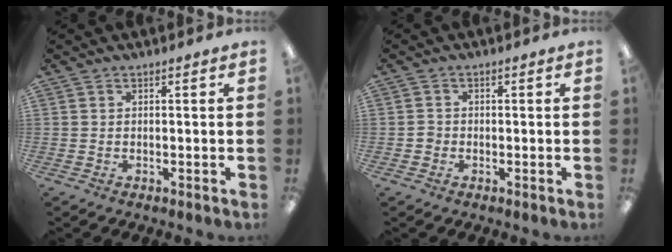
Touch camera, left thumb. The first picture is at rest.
{"total": 1.5, "force": [-0.4, 1.4, 0.2], "torque": [-0.004, 0.005, -0.012]}